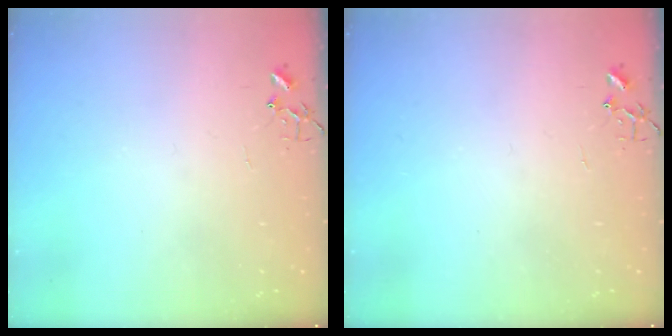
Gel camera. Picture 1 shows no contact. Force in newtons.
{"total": 0.0}